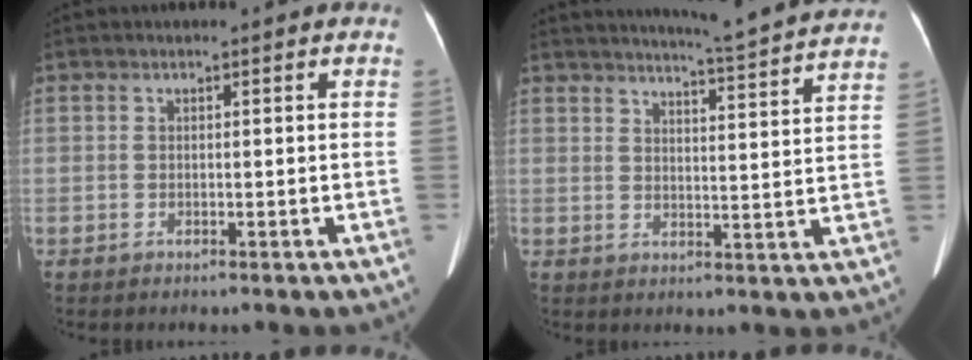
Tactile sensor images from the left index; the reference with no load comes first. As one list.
[{"total": 15.0, "force": [14.2, -1.3, 4.8], "torque": [-0.082, -0.044, 0.168]}]